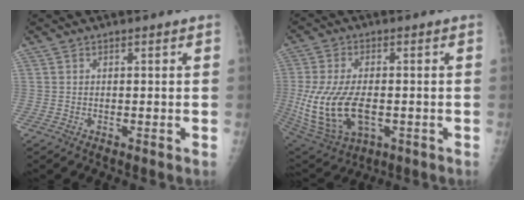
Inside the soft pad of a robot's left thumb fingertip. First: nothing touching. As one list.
[{"total": 16.5, "force": [-2.1, 9.4, 13.5], "torque": [-0.283, -0.010, -0.020]}]